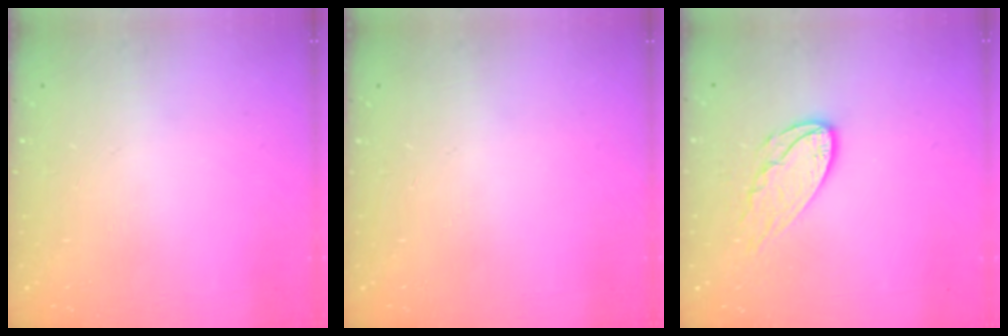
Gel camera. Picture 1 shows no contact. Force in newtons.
{"total": 0.0}
{"total": 8.9, "press": 8.9, "slide": 0.5}